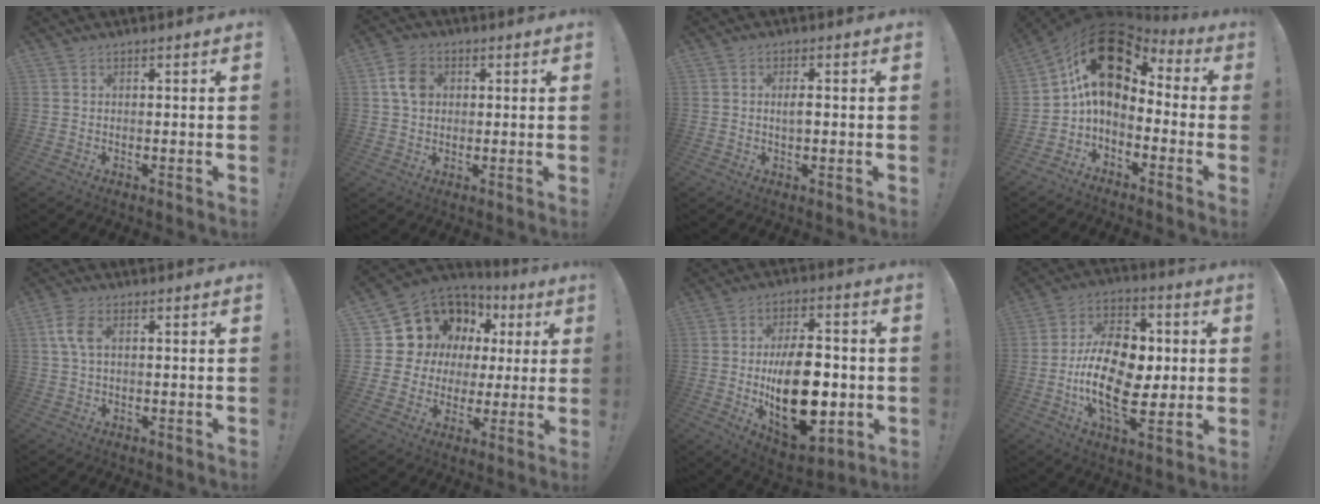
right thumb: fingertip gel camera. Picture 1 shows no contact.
{"total": 7.7, "force": [1.6, 6.1, 4.3], "torque": [-0.073, 0.007, 0.033]}
{"total": 2.3, "force": [0.1, 0.7, 2.2], "torque": [-0.033, 0.001, 0.000]}
{"total": 17.3, "force": [5.2, 10.4, 12.8], "torque": [-0.205, -0.023, 0.096]}
{"total": 5.8, "force": [1.1, 3.3, 4.6], "torque": [-0.093, 0.002, 0.019]}
{"total": 11.8, "force": [6.7, 9.3, 3.0], "torque": [-0.052, -0.058, 0.145]}
{"total": 22.3, "force": [-2.7, 12.5, 18.3], "torque": [-0.302, -0.007, -0.034]}
{"total": 21.6, "force": [-1.7, 12.8, 17.4], "torque": [-0.314, -0.001, -0.027]}